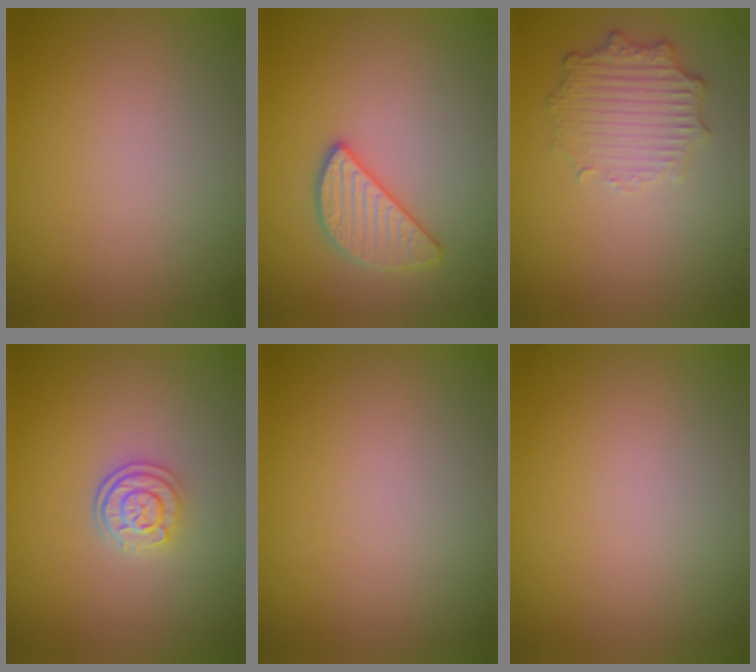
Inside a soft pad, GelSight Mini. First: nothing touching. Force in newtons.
{"total": 2.7, "press": 2.7, "slide": 0.1}
{"total": 2.9, "press": 2.4, "slide": 1.6}
{"total": 2.6, "press": 2.2, "slide": 1.3}
{"total": 0.0}
{"total": 0.0}